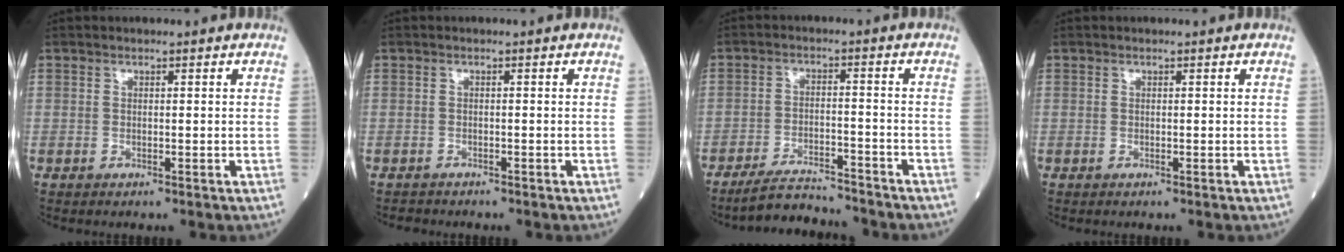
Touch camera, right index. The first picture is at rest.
{"total": 1.0, "force": [-0.9, 0.2, -0.3], "torque": [-0.004, -0.004, -0.019]}
{"total": 8.1, "force": [-7.8, 0.7, 2.1], "torque": [-0.032, -0.011, -0.131]}
{"total": 0.0}